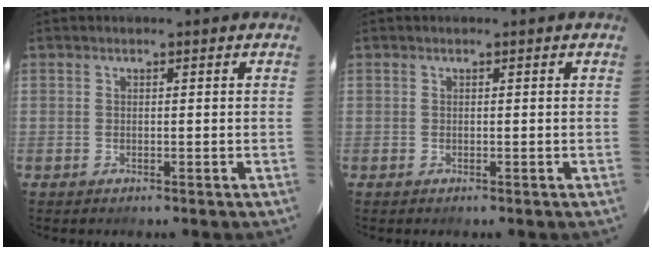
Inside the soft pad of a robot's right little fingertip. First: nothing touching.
{"total": 0.0}